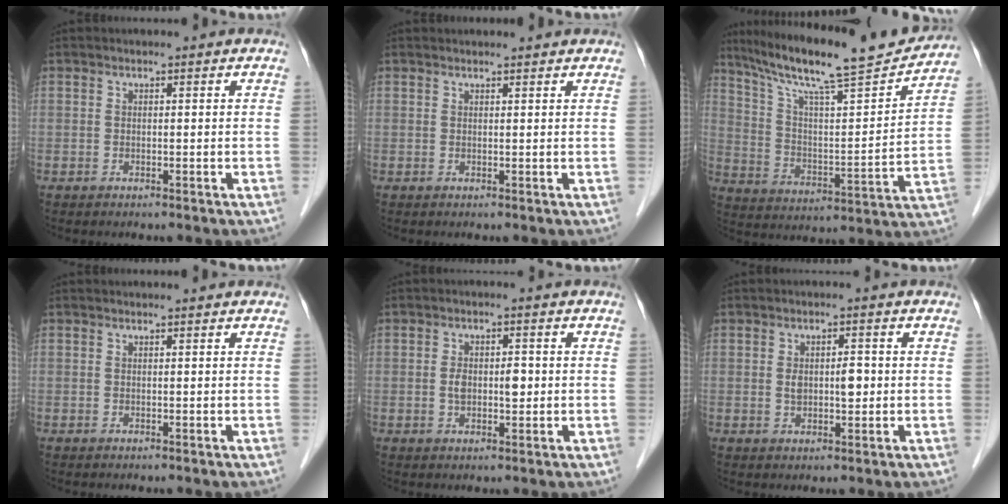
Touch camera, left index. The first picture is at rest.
{"total": 2.4, "force": [2.4, 0.1, 0.4], "torque": [-0.009, 0.013, 0.029]}
{"total": 21.7, "force": [19.0, 1.5, 10.4], "torque": [-0.179, -0.010, 0.292]}
{"total": 0.9, "force": [0.9, 0.0, 0.2], "torque": [-0.008, 0.008, 0.014]}
{"total": 3.7, "force": [-0.1, 1.8, 3.2], "torque": [-0.060, 0.006, 0.003]}
{"total": 3.4, "force": [0.1, 1.4, 3.1], "torque": [-0.053, 0.004, 0.006]}